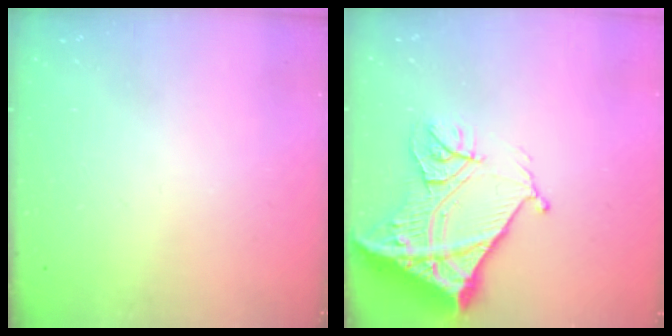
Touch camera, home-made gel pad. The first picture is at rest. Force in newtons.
{"total": 17.6, "press": 17.4, "slide": 2.1}